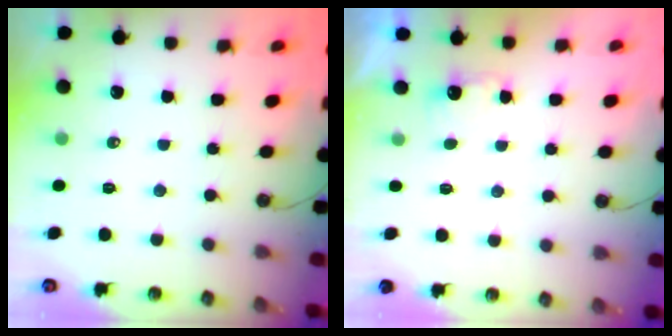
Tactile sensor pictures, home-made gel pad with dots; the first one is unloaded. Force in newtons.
{"total": 2.3, "press": 2.2, "slide": 0.9}